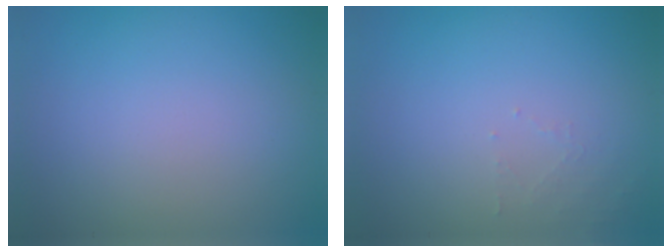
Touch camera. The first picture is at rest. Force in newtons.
{"total": 1.0, "press": 1.0, "slide": 0.2}